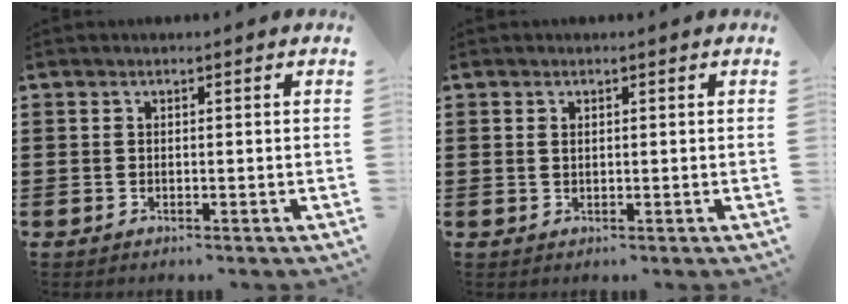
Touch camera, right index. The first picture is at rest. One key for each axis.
{"total": 0.7, "fx": 0.3, "fy": 0.5, "fz": 0.5, "tx": -0.012, "ty": 0.003, "tz": 0.005}